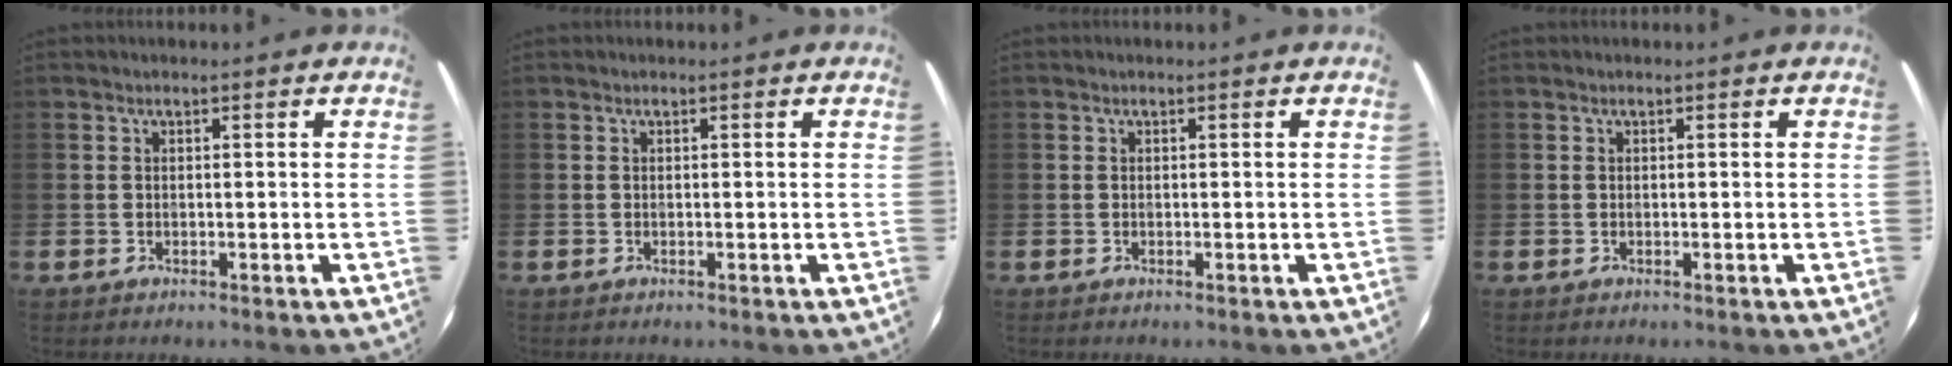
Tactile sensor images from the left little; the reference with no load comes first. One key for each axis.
{"total": 0.0}
{"total": 0.0}
{"total": 0.0}